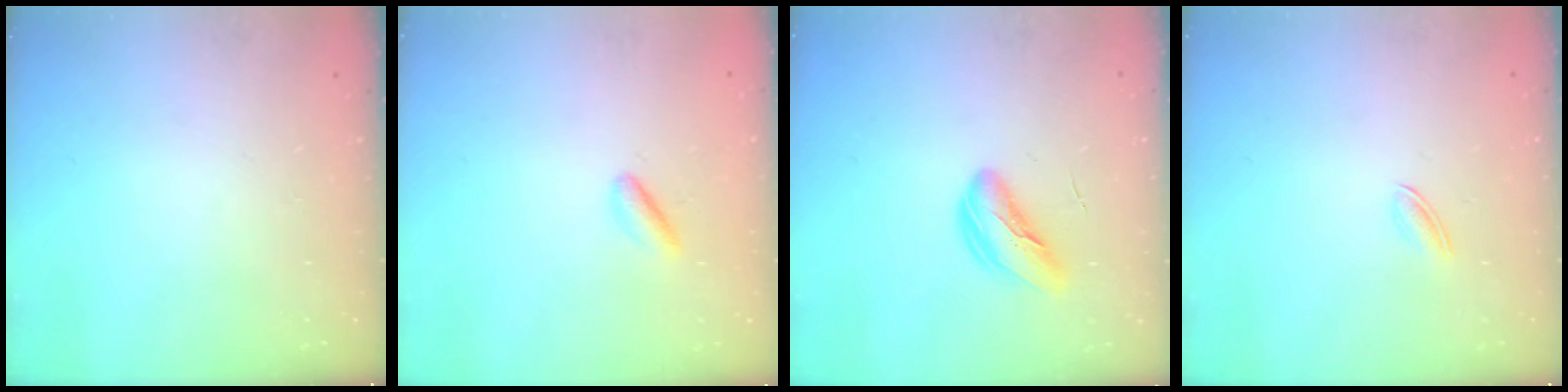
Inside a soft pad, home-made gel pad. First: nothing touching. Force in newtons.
{"total": 3.8, "press": 3.6, "slide": 1.1}
{"total": 6.6, "press": 6.5, "slide": 0.8}
{"total": 2.7, "press": 2.6, "slide": 0.7}